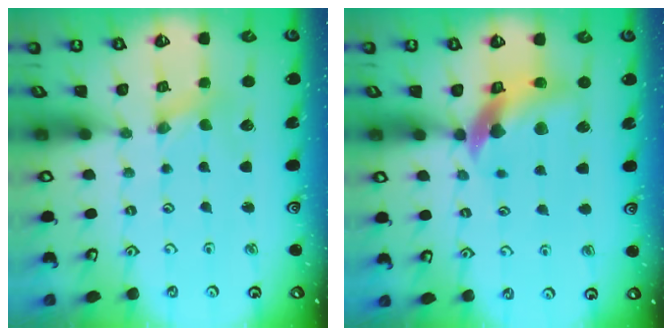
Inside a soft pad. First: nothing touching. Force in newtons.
{"total": 11.8, "press": 11.7, "slide": 1.6}